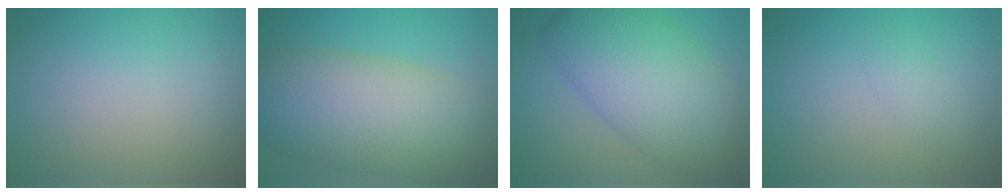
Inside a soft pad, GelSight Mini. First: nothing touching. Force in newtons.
{"total": 10.6, "press": 10.6, "slide": 0.5}
{"total": 9.3, "press": 9.3, "slide": 0.1}
{"total": 0.9, "press": 0.9, "slide": 0.1}